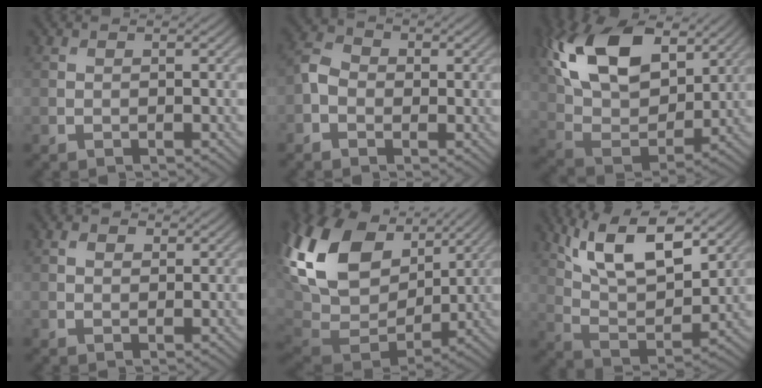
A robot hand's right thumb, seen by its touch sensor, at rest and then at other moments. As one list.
[{"total": 3.4, "force": [-0.7, 2.6, 2.0], "torque": [-0.044, 0.006, -0.024]}, {"total": 16.6, "force": [7.4, 9.6, 11.3], "torque": [-0.243, 0.015, 0.134]}, {"total": 1.5, "force": [0.7, 1.1, 0.9], "torque": [-0.017, 0.002, 0.011]}, {"total": 19.2, "force": [6.3, 12.8, 12.9], "torque": [-0.313, 0.009, 0.128]}, {"total": 13.5, "force": [7.9, 5.5, 9.5], "torque": [-0.184, 0.000, 0.134]}]